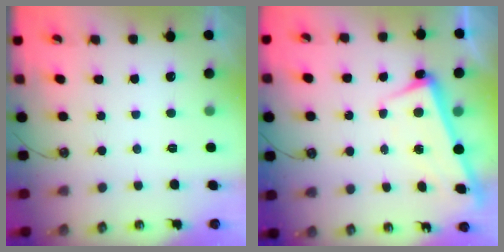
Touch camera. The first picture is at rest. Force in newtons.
{"total": 2.4, "press": 2.2, "slide": 0.9}